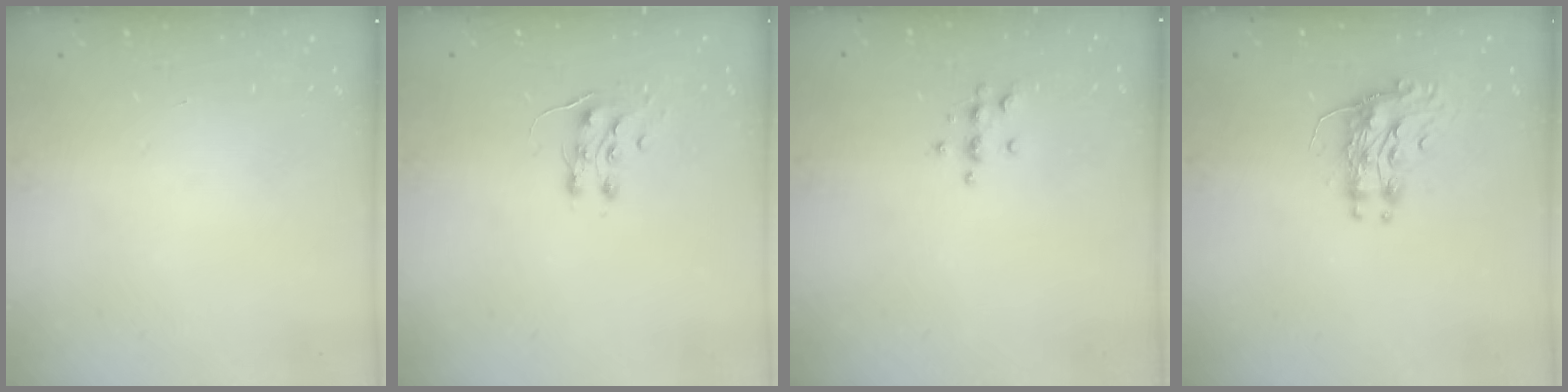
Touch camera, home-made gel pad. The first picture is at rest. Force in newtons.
{"total": 7.4, "press": 7.4, "slide": 0.7}
{"total": 6.2, "press": 6.1, "slide": 1.3}
{"total": 9.1, "press": 9.0, "slide": 1.0}